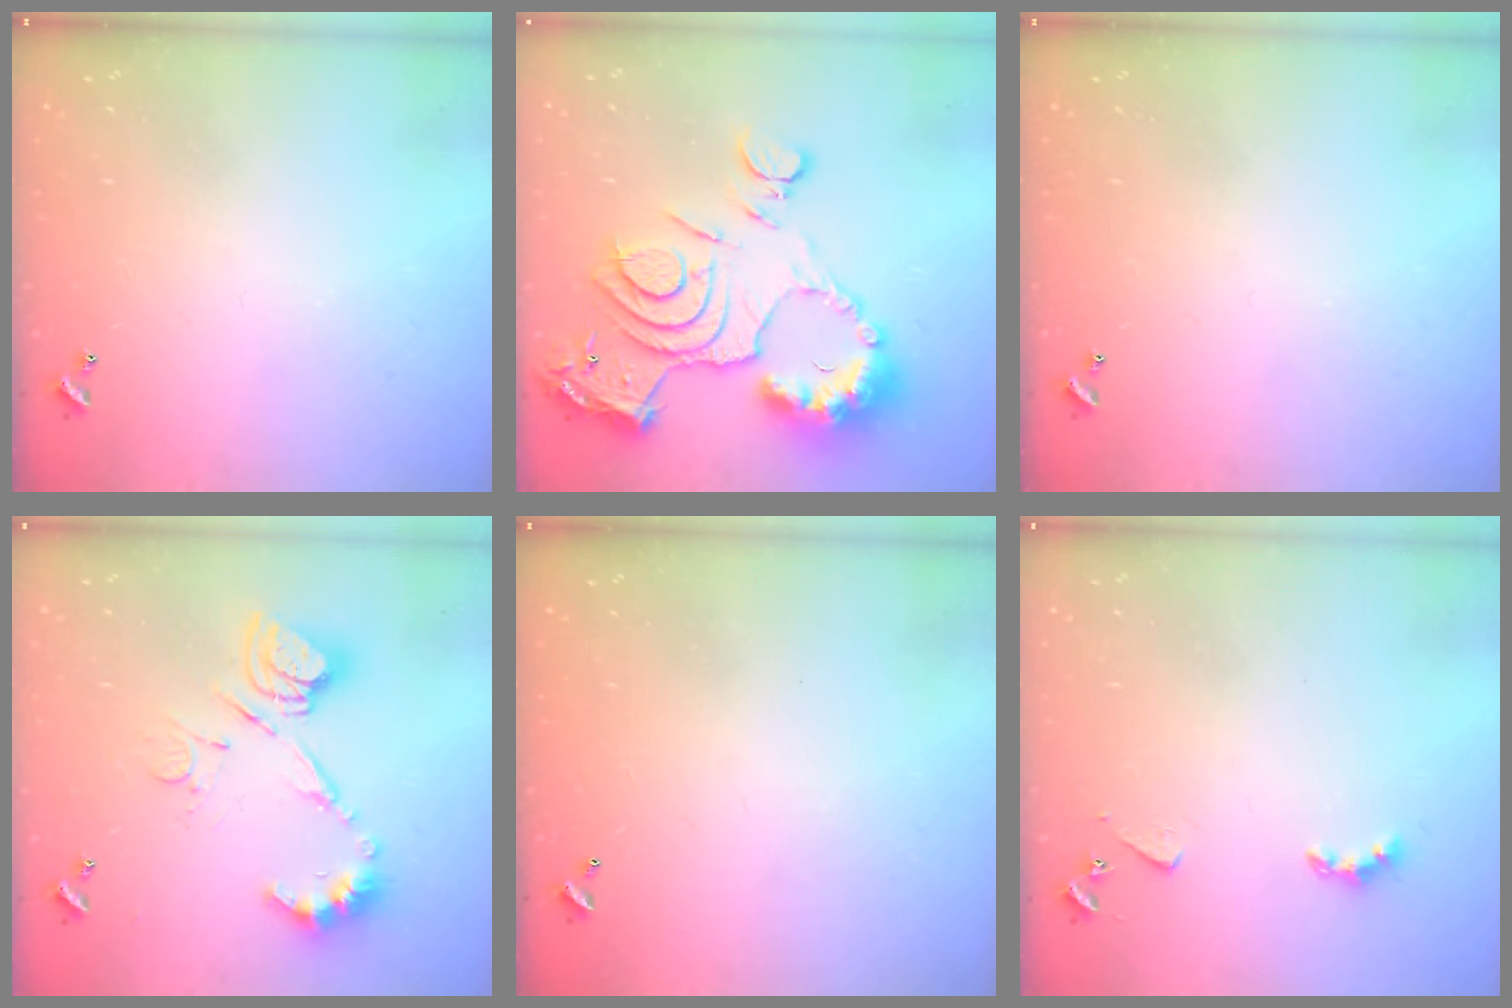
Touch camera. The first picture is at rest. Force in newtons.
{"total": 20.9, "press": 20.8, "slide": 2.5}
{"total": 0.0}
{"total": 14.0, "press": 13.9, "slide": 1.4}
{"total": 2.7, "press": 2.7, "slide": 0.1}
{"total": 2.8, "press": 2.7, "slide": 0.5}